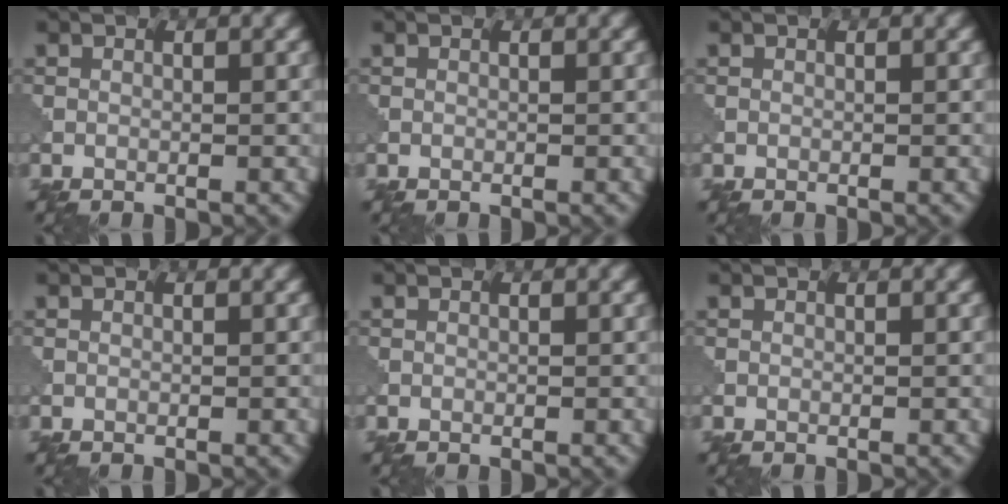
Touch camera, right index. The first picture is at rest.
{"total": 0.0}
{"total": 0.0}
{"total": 0.0}
{"total": 0.0}
{"total": 0.0}